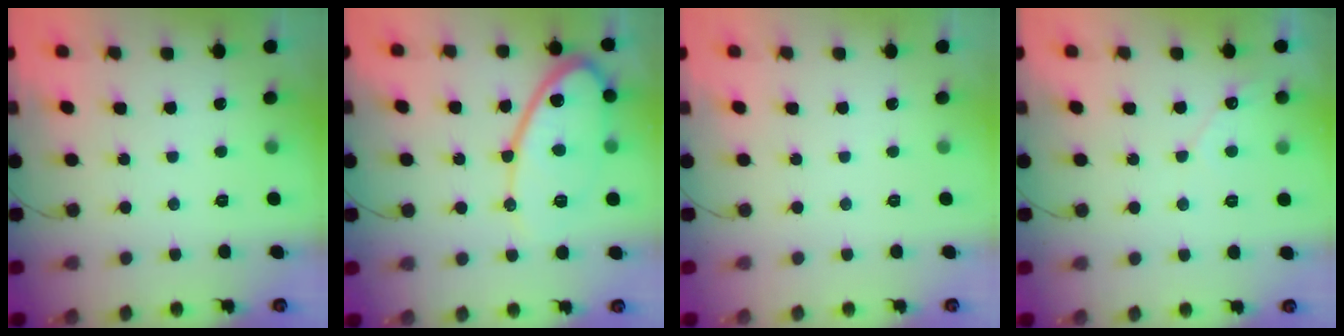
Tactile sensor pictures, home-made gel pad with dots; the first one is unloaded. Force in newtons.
{"total": 13.8, "press": 13.8, "slide": 1.1}
{"total": 0.0}
{"total": 2.9, "press": 2.9, "slide": 0.1}